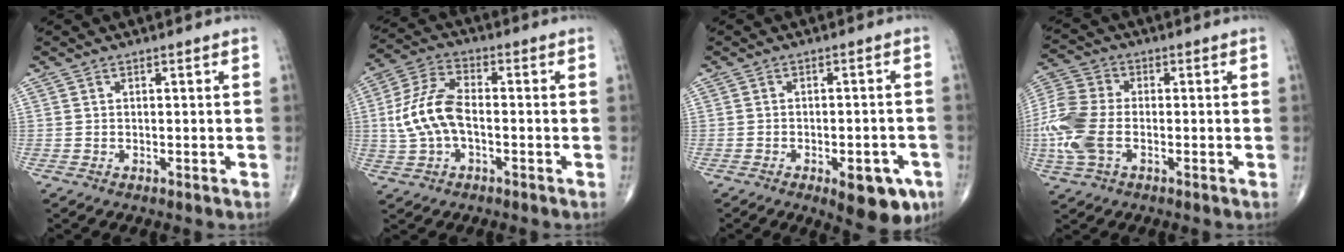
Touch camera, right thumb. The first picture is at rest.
{"total": 10.6, "force": [-1.0, 5.7, 8.9], "torque": [-0.192, 0.028, -0.023]}
{"total": 9.3, "force": [-4.5, 3.9, 7.2], "torque": [-0.070, 0.015, -0.050]}
{"total": 12.0, "force": [-2.4, 7.0, 9.5], "torque": [-0.242, 0.013, -0.050]}